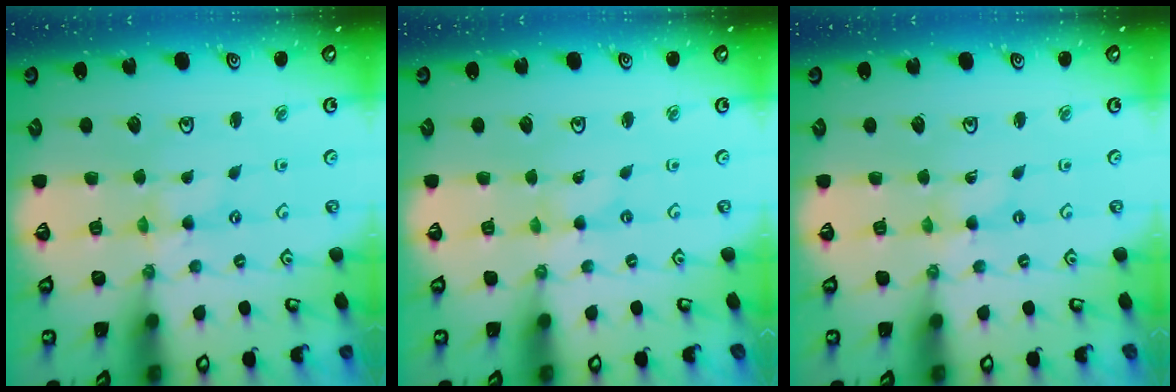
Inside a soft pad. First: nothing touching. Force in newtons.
{"total": 0.0}
{"total": 0.0}